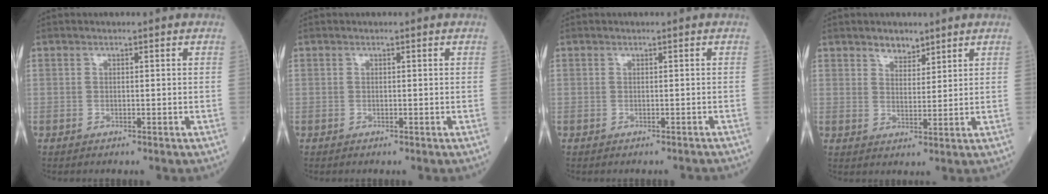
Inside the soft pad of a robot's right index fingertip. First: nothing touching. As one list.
[{"total": 0.0}, {"total": 1.2, "force": [-1.1, 0.2, 0.1], "torque": [0.002, -0.003, -0.014]}, {"total": 3.2, "force": [2.6, 1.5, 1.0], "torque": [-0.017, -0.001, 0.045]}]